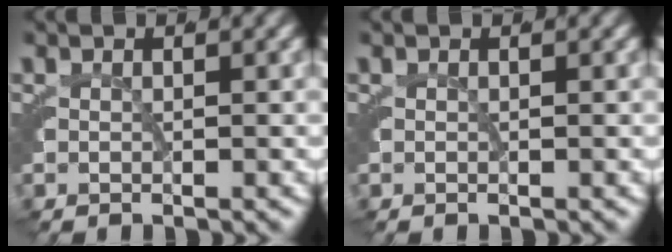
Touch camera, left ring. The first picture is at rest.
{"total": 0.0}